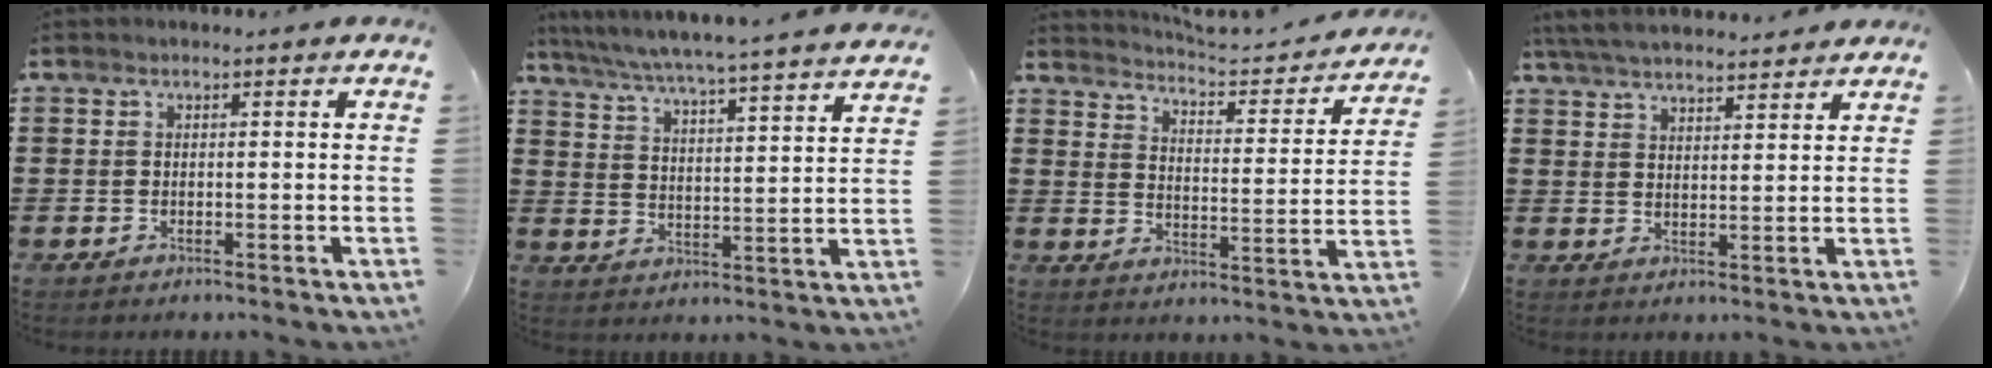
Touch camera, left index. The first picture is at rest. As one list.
[{"total": 4.6, "force": [4.3, -1.0, 1.4], "torque": [-0.050, -0.039, 0.065]}, {"total": 3.5, "force": [3.4, -0.1, 0.5], "torque": [-0.033, -0.032, 0.051]}, {"total": 4.9, "force": [4.7, 0.4, 1.4], "torque": [-0.042, -0.013, 0.086]}]